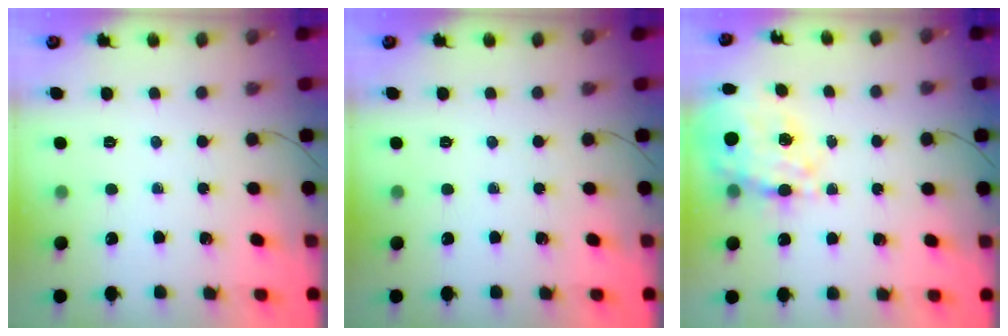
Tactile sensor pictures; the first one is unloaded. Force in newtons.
{"total": 0.0}
{"total": 17.4, "press": 16.9, "slide": 4.3}